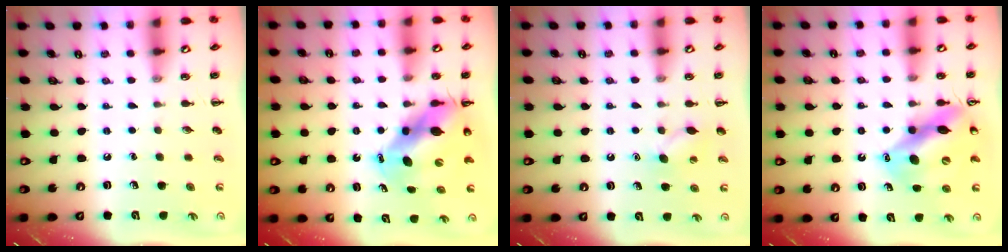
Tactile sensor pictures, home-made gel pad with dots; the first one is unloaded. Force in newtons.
{"total": 10.9, "press": 10.5, "slide": 2.9}
{"total": 6.7, "press": 6.6, "slide": 1.6}
{"total": 13.8, "press": 13.2, "slide": 3.8}